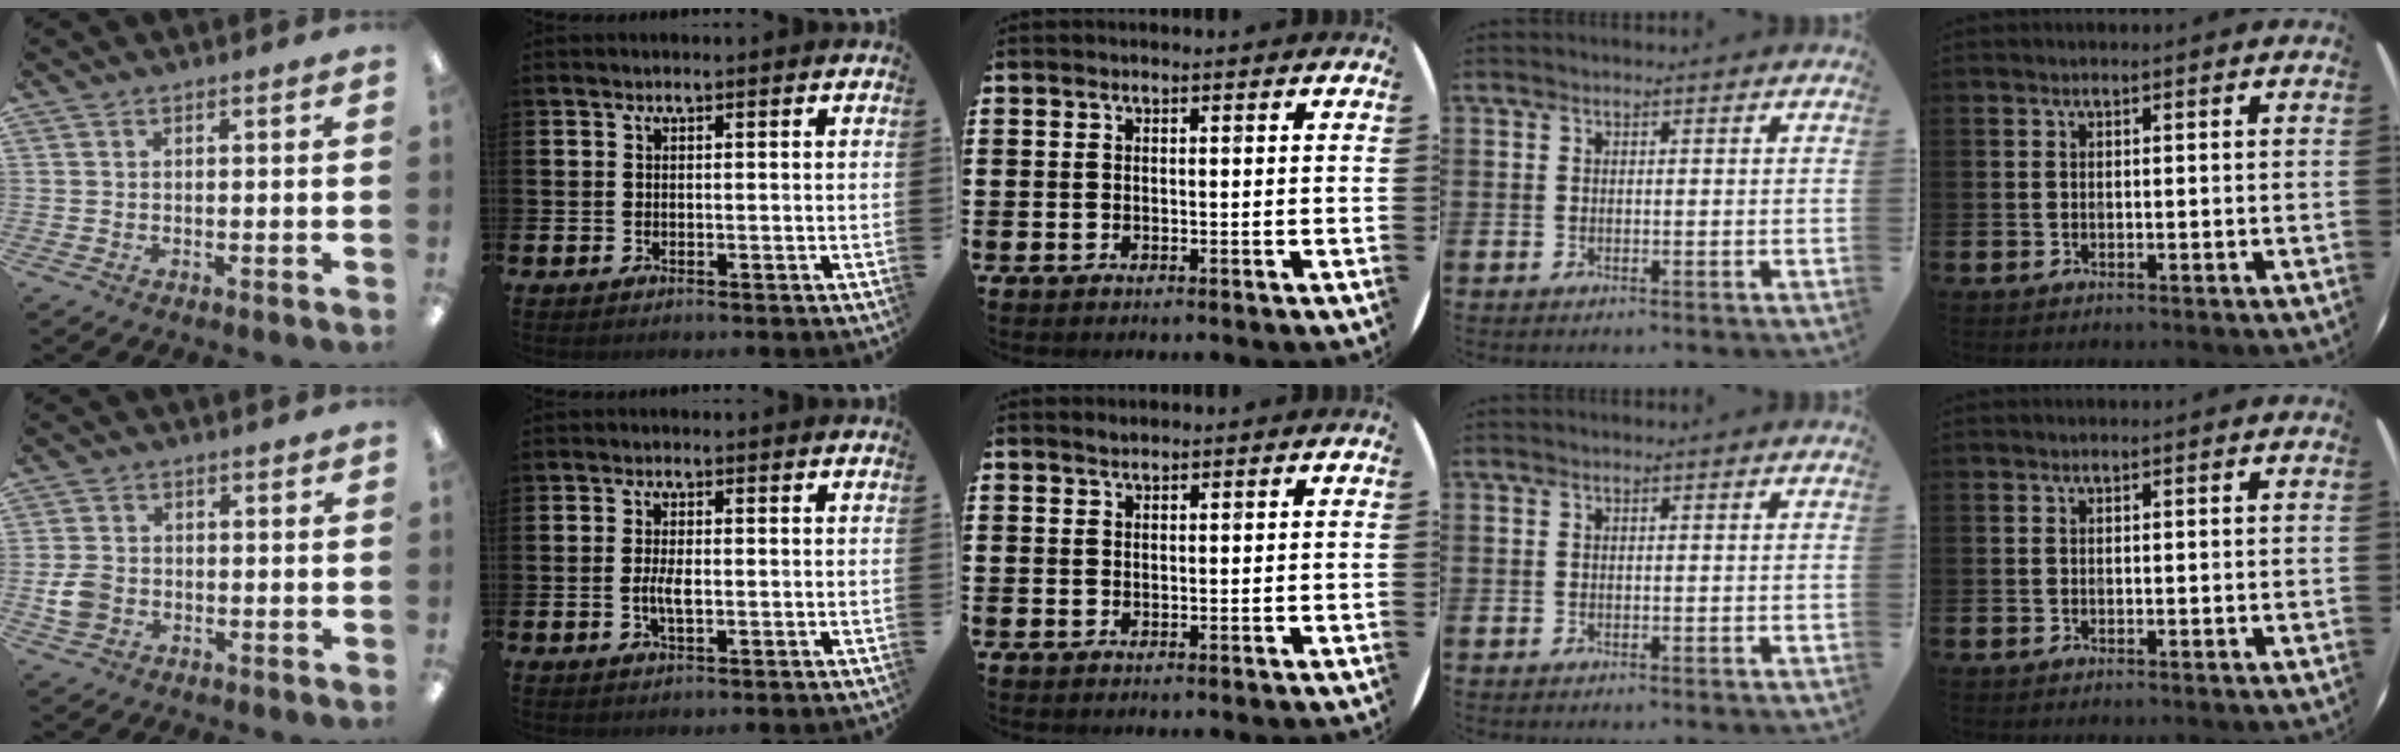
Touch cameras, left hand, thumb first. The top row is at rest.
{"thumb": {"total": 4.9, "force": [-1.4, 4.0, 2.6], "torque": [-0.054, 0.007, -0.025]}, "index": {"total": 2.4, "force": [-0.2, 0.9, 2.3], "torque": [-0.034, -0.002, -0.007]}, "middle": {"total": 0.9, "force": [0.9, 0.1, 0.2], "torque": [-0.005, 0.001, 0.017]}}